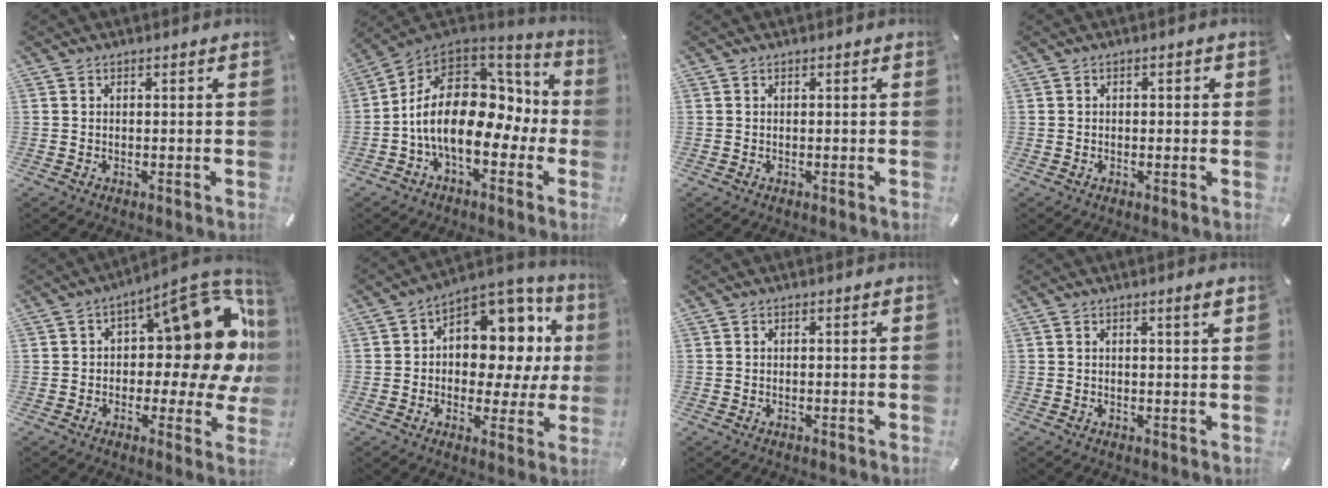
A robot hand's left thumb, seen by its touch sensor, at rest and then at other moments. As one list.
[{"total": 19.5, "force": [-1.7, 11.8, 15.4], "torque": [-0.288, -0.003, -0.024]}, {"total": 0.0}, {"total": 1.0, "force": [-0.3, 0.7, 0.5], "torque": [-0.011, 0.005, -0.009]}, {"total": 19.9, "force": [5.8, 9.7, 16.3], "torque": [-0.188, -0.051, 0.093]}, {"total": 12.2, "force": [3.1, 9.0, 7.6], "torque": [-0.101, -0.036, 0.060]}, {"total": 0.0}, {"total": 2.2, "force": [1.1, 0.2, 1.9], "torque": [-0.030, -0.002, 0.015]}]